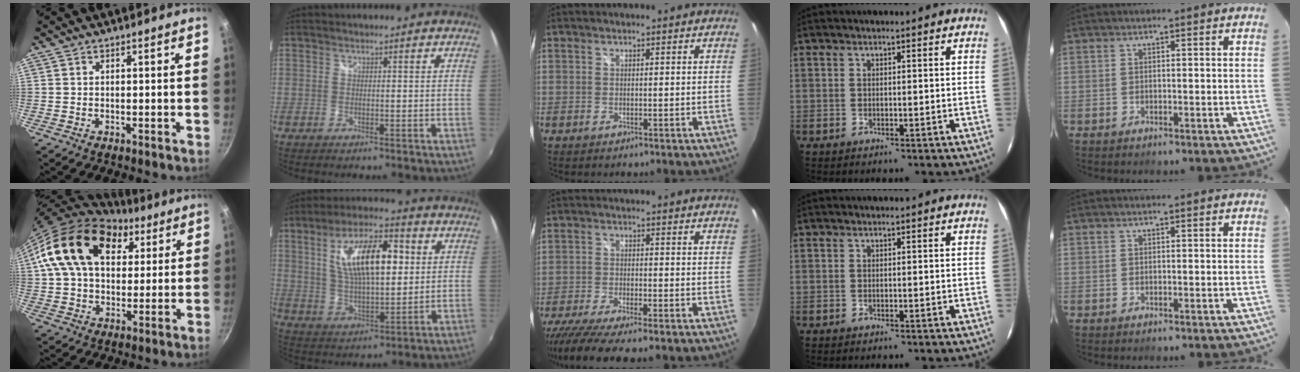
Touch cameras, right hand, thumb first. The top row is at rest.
{"thumb": {"total": 20.3, "force": [7.9, 13.5, 13.0], "torque": [-0.207, -0.001, 0.129]}, "index": {"total": 16.3, "force": [4.1, 6.5, 14.4], "torque": [-0.253, 0.014, 0.076]}, "middle": {"total": 10.0, "force": [-8.3, 0.7, 5.5], "torque": [-0.126, -0.041, -0.143]}}